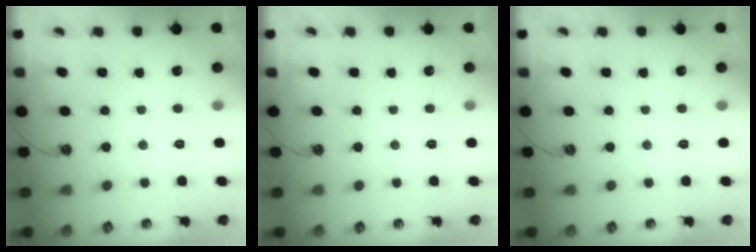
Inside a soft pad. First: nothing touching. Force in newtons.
{"total": 0.0}
{"total": 0.0}